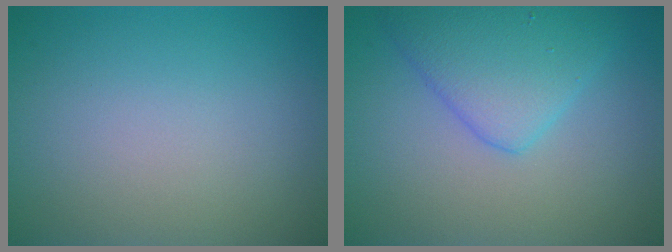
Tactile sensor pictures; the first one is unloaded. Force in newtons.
{"total": 4.6, "press": 4.6, "slide": 0.2}